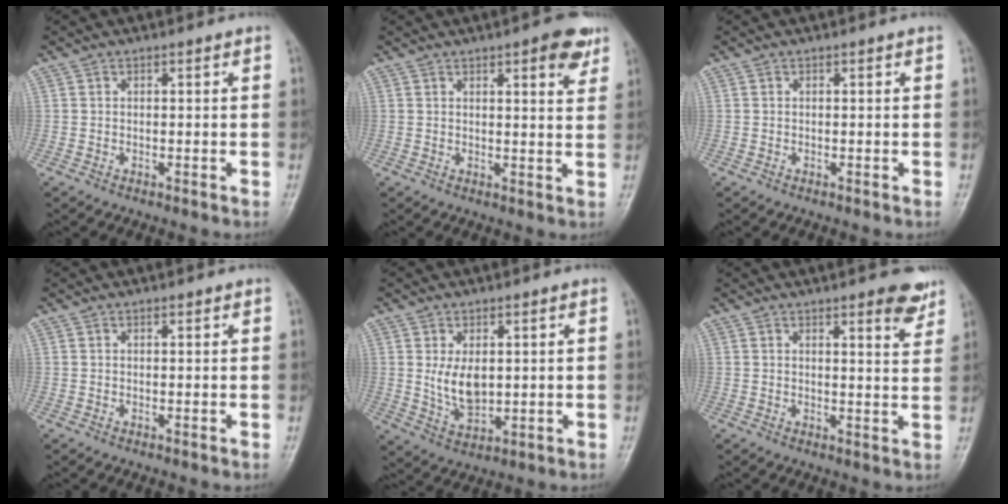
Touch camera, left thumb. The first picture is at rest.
{"total": 6.2, "force": [3.5, 1.8, 4.8], "torque": [-0.045, -0.014, 0.039]}
{"total": 0.0}
{"total": 0.6, "force": [0.4, 0.2, 0.3], "torque": [-0.007, -0.003, 0.006]}
{"total": 6.6, "force": [1.1, 4.0, 5.2], "torque": [-0.078, -0.015, 0.032]}
{"total": 6.0, "force": [4.0, 1.5, 4.2], "torque": [-0.035, -0.022, 0.046]}